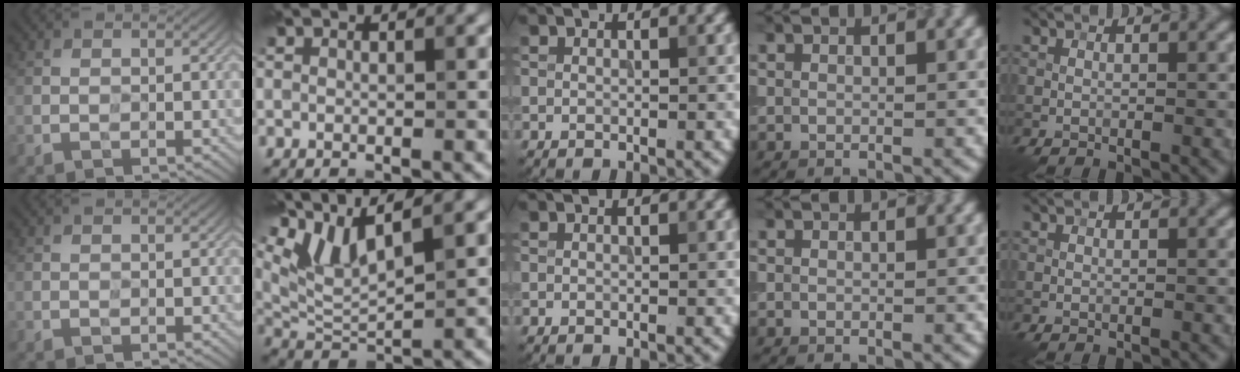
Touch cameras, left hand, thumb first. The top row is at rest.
{"index": {"total": 5.2, "force": [4.1, 1.1, 3.1], "torque": [-0.079, 0.010, 0.087]}}